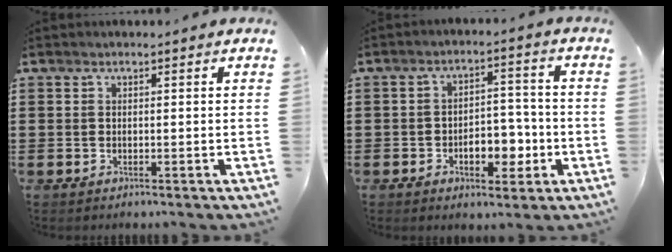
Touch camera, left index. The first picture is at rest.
{"total": 6.7, "force": [-2.3, 3.8, 5.0], "torque": [-0.070, 0.008, -0.044]}